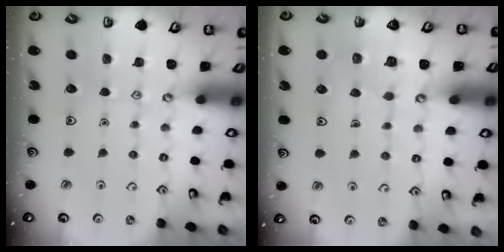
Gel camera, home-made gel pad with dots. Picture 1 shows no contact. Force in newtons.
{"total": 3.3, "press": 3.3, "slide": 0.2}